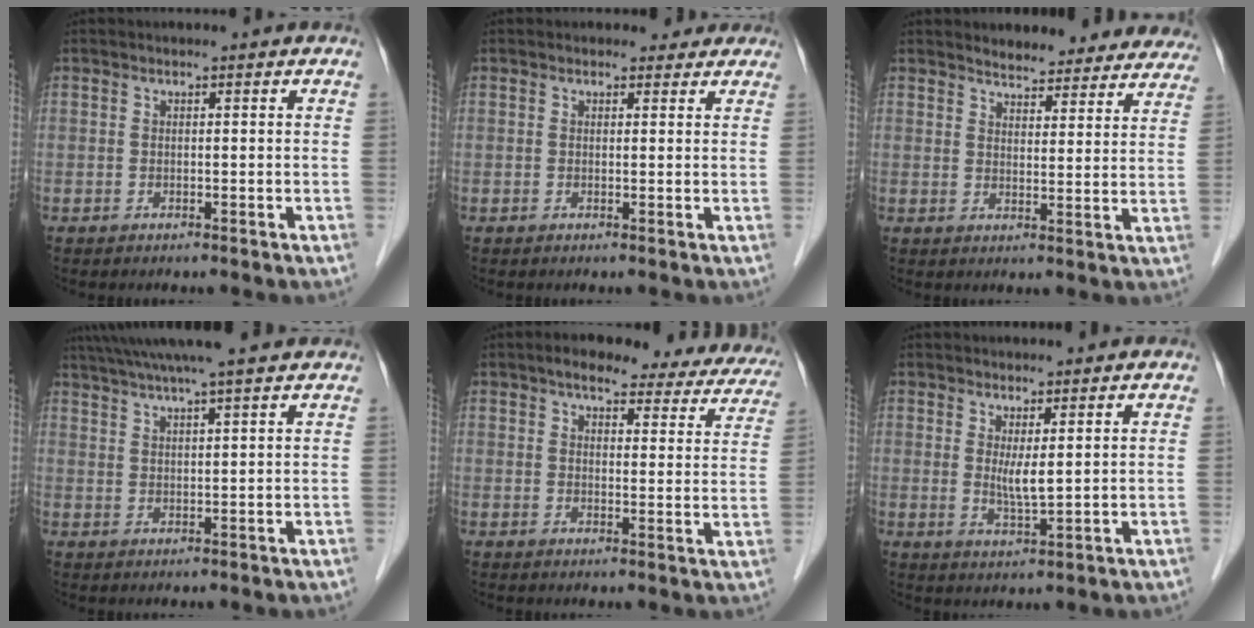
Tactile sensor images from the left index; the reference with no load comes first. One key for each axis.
{"total": 2.1, "fx": 1.6, "fy": 1.3, "fz": 0.0, "tx": 0.006, "ty": 0.002, "tz": 0.010}
{"total": 14.6, "fx": 13.6, "fy": 4.1, "fz": 3.4, "tx": -0.008, "ty": -0.010, "tz": 0.145}
{"total": 12.9, "fx": 11.0, "fy": 0.0, "fz": 6.7, "tx": -0.117, "ty": 0.040, "tz": 0.156}
{"total": 18.6, "fx": 15.6, "fy": 5.6, "fz": 8.4, "tx": -0.088, "ty": 0.020, "tz": 0.167}
{"total": 3.1, "fx": 0.9, "fy": 0.3, "fz": 3.0, "tx": -0.061, "ty": -0.013, "tz": 0.022}